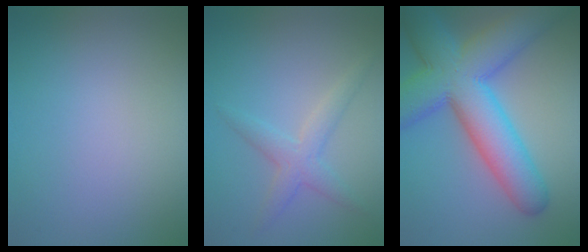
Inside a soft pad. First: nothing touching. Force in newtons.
{"total": 1.7, "press": 1.7, "slide": 0.2}
{"total": 11.8, "press": 11.8, "slide": 0.3}